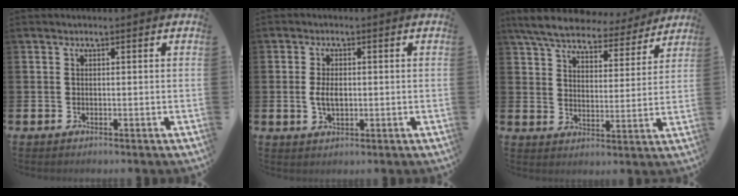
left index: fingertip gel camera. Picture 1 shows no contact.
{"total": 3.2, "force": [0.0, 1.8, 2.6], "torque": [-0.038, 0.002, -0.005]}
{"total": 7.5, "force": [6.8, 2.0, 2.3], "torque": [-0.067, -0.039, 0.118]}